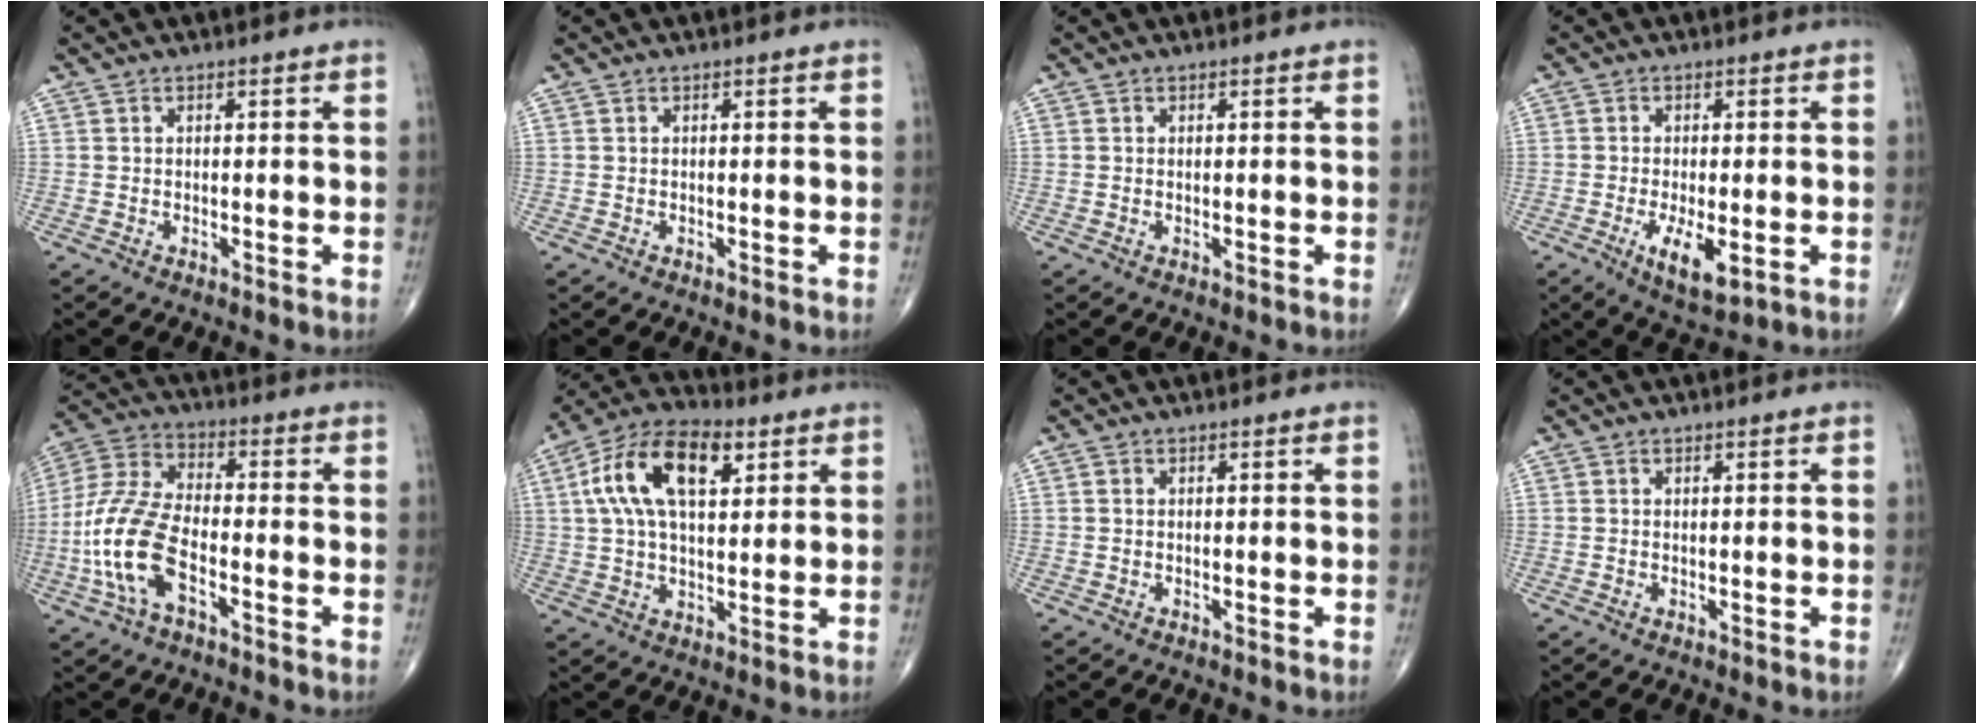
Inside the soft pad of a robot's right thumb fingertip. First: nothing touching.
{"total": 0.0}
{"total": 0.0}
{"total": 7.1, "force": [-2.1, 2.6, 6.3], "torque": [-0.110, -0.016, -0.029]}
{"total": 14.5, "force": [-4.7, 6.8, 11.9], "torque": [-0.260, 0.031, -0.093]}
{"total": 15.8, "force": [5.2, 8.3, 12.4], "torque": [-0.218, 0.012, 0.086]}
{"total": 0.0}
{"total": 0.0}